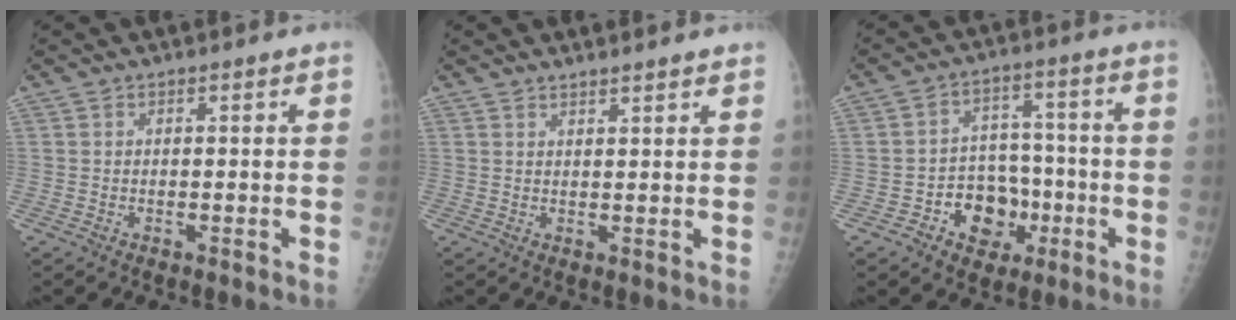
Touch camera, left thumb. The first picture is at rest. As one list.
[{"total": 2.4, "force": [2.3, 0.3, 0.8], "torque": [-0.003, -0.009, 0.033]}, {"total": 9.9, "force": [-3.9, 7.8, 4.8], "torque": [-0.029, 0.039, -0.059]}]